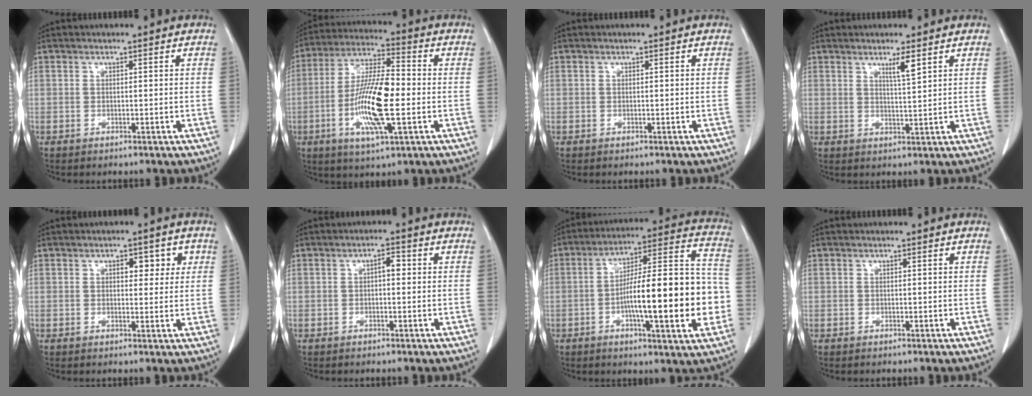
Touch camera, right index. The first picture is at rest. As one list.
[{"total": 14.2, "force": [-2.8, 2.6, 13.7], "torque": [-0.269, -0.001, -0.052]}, {"total": 0.0}, {"total": 2.9, "force": [1.7, -0.3, 2.3], "torque": [-0.045, -0.006, 0.031]}, {"total": 3.8, "force": [1.4, 2.0, 2.9], "torque": [-0.030, 0.007, 0.017]}, {"total": 1.9, "force": [0.0, 0.7, 1.8], "torque": [-0.026, 0.006, -0.002]}, {"total": 20.1, "force": [-4.0, 3.1, 19.5], "torque": [-0.281, 0.024, -0.056]}, {"total": 0.0}]